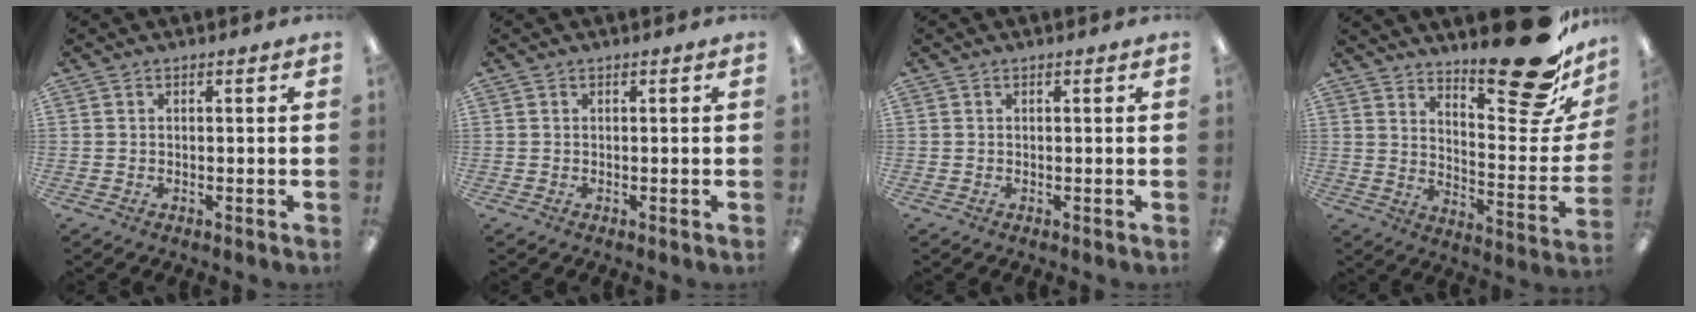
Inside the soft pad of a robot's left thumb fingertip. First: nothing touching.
{"total": 0.0}
{"total": 0.0}
{"total": 22.0, "force": [16.6, 6.4, 12.9], "torque": [-0.154, -0.129, 0.268]}